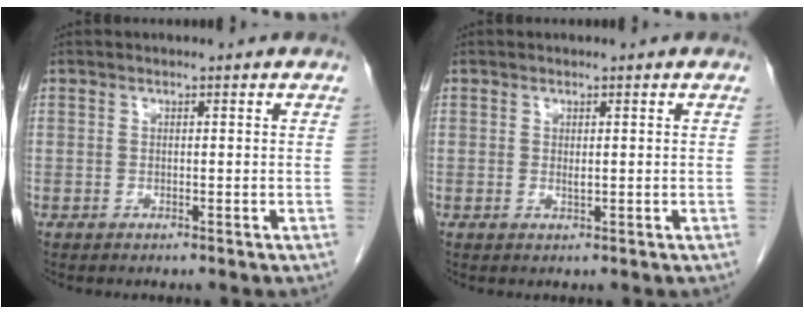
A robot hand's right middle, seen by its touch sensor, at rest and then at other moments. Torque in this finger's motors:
{"motor_torque": [0.37, -0.04, -0.04, -0.01]}